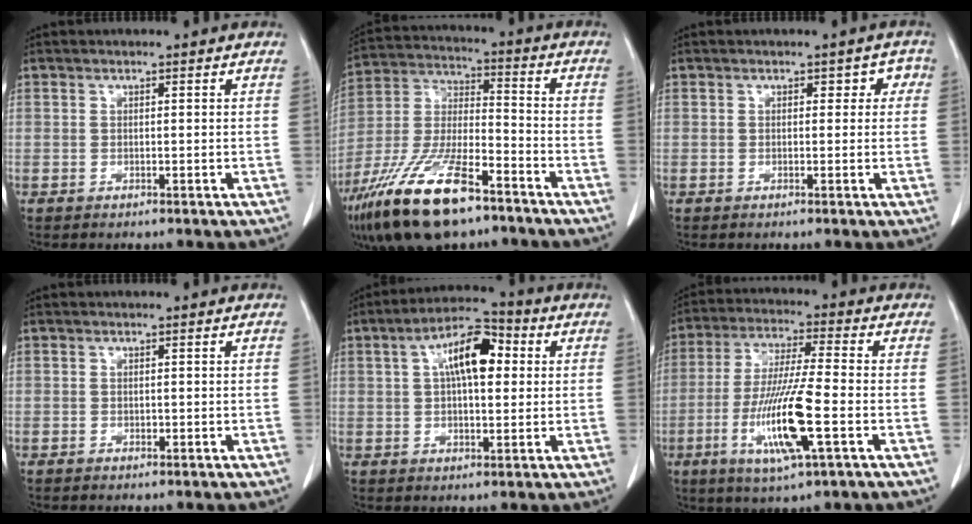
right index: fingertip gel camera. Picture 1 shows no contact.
{"total": 18.7, "force": [-12.0, 5.2, 13.4], "torque": [-0.301, -0.025, -0.226]}
{"total": 2.7, "force": [0.5, 1.8, 2.0], "torque": [-0.007, 0.017, -0.002]}
{"total": 0.6, "force": [-0.2, 0.4, 0.4], "torque": [-0.006, 0.001, -0.005]}
{"total": 10.0, "force": [2.4, 3.8, 8.9], "torque": [-0.158, 0.029, 0.032]}
{"total": 13.3, "force": [-4.1, 0.6, 12.6], "torque": [-0.253, -0.019, -0.079]}